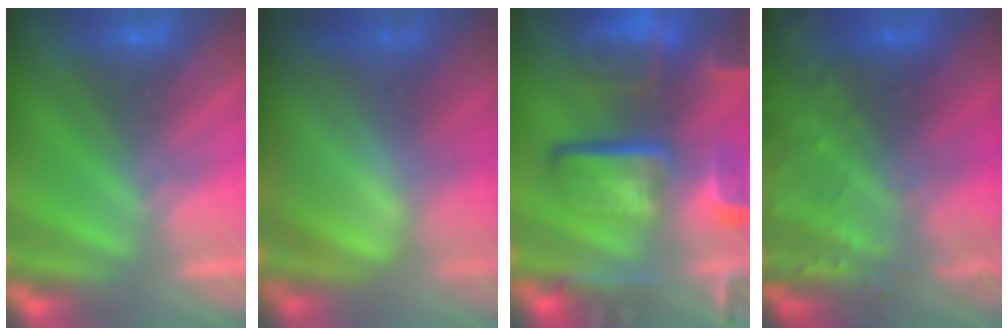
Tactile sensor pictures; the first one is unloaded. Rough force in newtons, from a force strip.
{"total": 7.8}
{"total": 8.7}
{"total": 8.7}